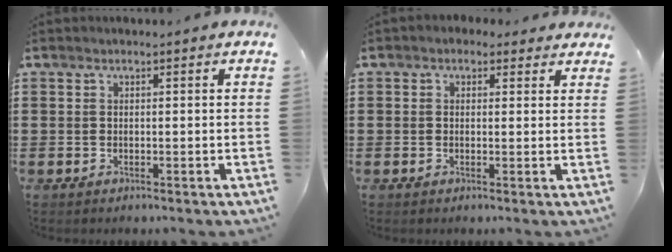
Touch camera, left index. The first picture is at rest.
{"total": 1.7, "force": [1.1, 1.3, 0.4], "torque": [-0.005, 0.006, 0.018]}